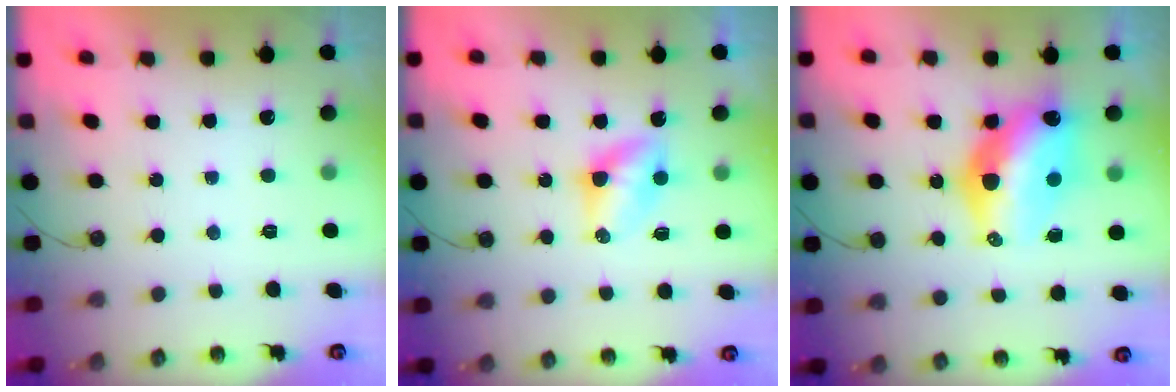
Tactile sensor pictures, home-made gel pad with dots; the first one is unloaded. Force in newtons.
{"total": 4.6, "press": 4.5, "slide": 0.4}
{"total": 14.4, "press": 14.3, "slide": 1.3}